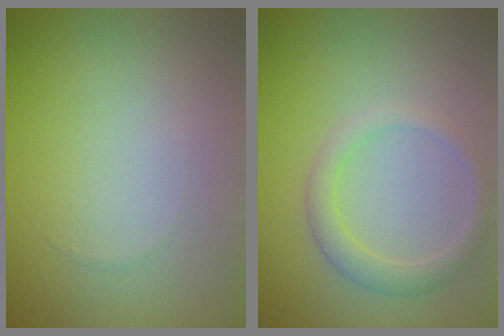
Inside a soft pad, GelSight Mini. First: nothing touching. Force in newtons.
{"total": 2.2, "press": 2.1, "slide": 0.1}